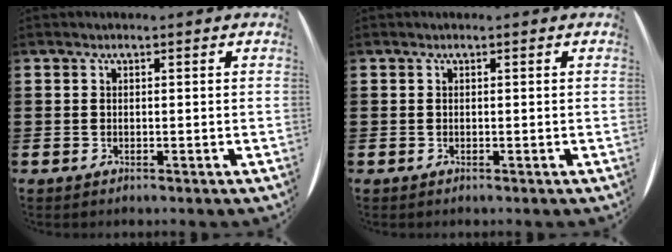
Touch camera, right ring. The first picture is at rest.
{"total": 0.0}